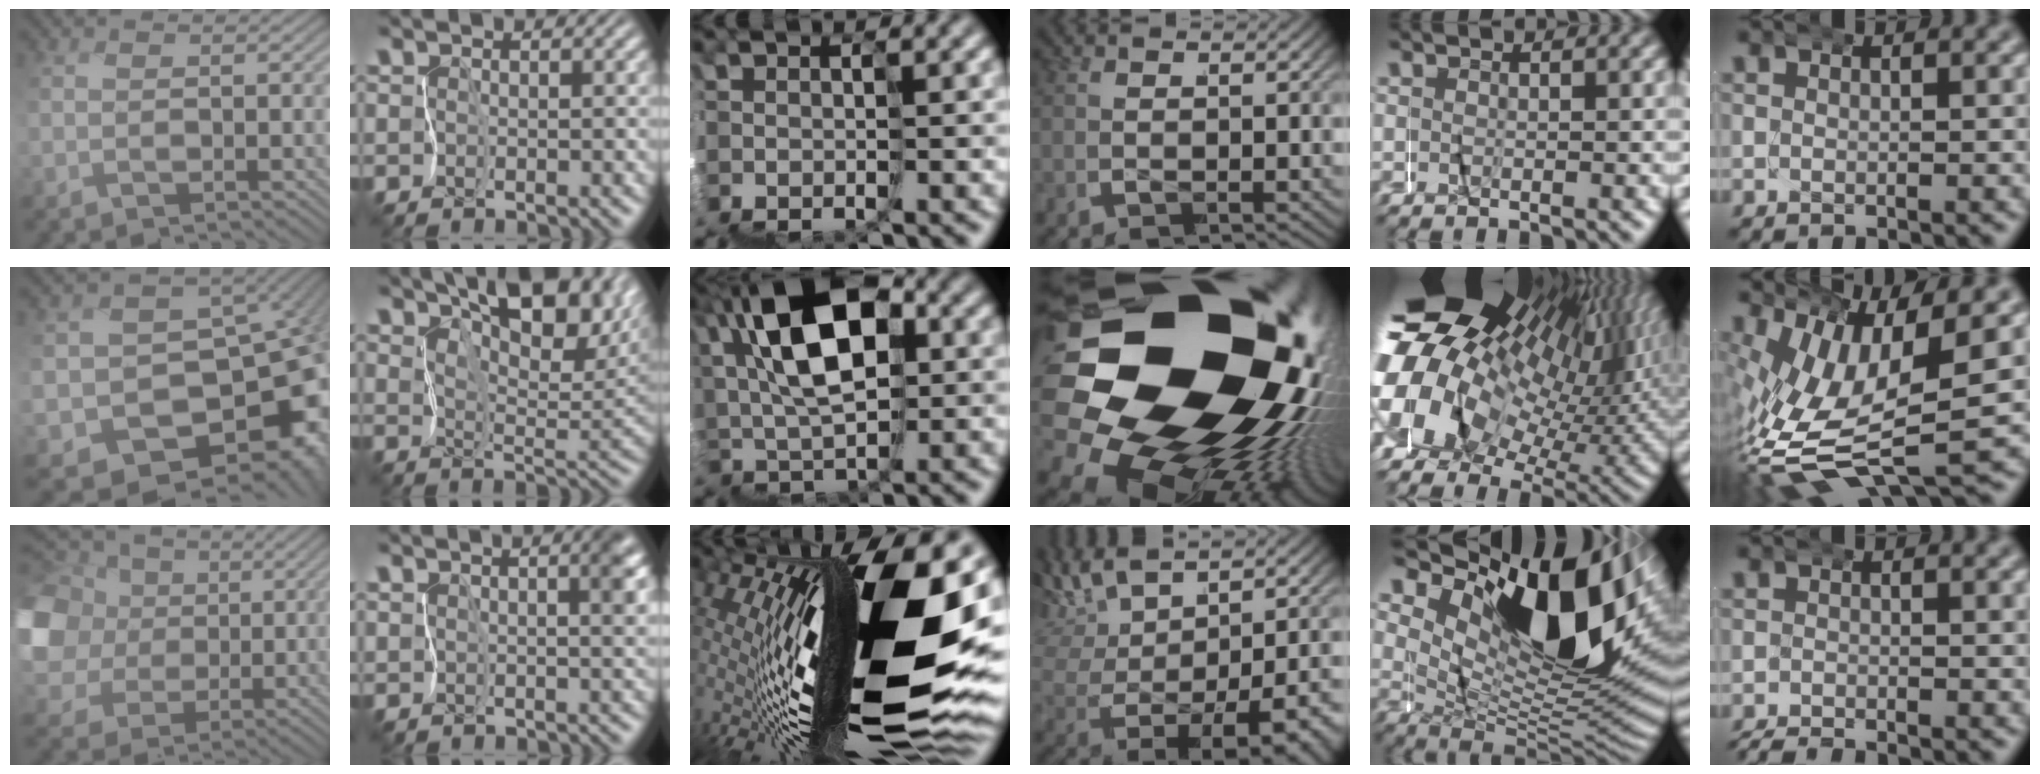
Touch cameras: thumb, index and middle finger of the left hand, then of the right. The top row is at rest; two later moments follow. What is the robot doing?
{"motion": "wrap", "object": "masking tape"}